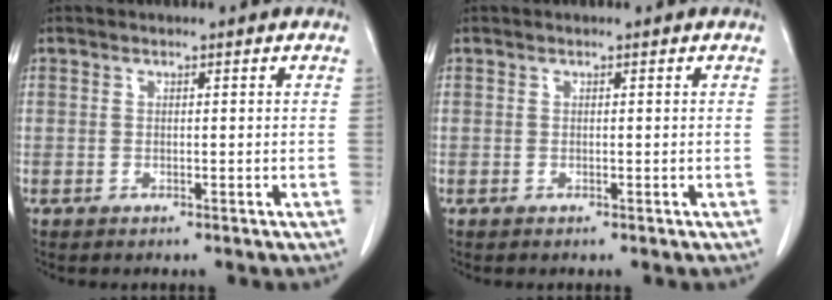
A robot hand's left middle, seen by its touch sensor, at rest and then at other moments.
{"total": 0.0}